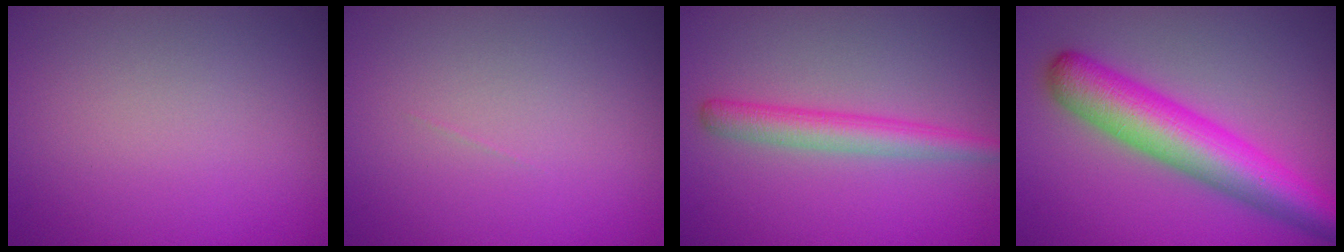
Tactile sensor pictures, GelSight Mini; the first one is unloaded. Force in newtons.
{"total": 0.0}
{"total": 3.0, "press": 3.0, "slide": 0.2}
{"total": 7.8, "press": 7.8, "slide": 0.3}